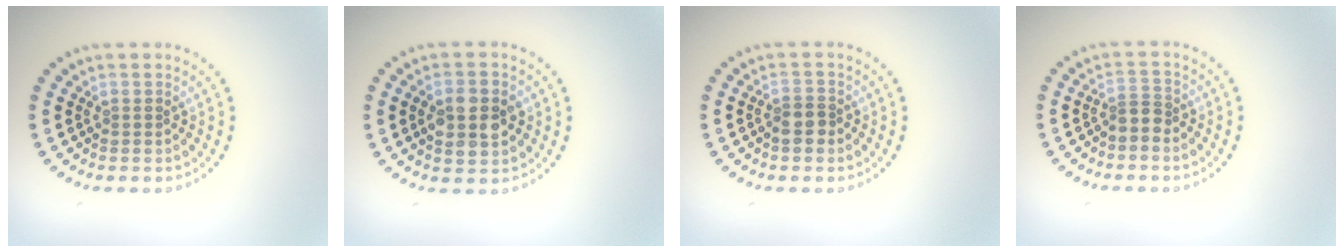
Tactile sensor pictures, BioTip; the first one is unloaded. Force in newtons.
{"total": 4.5, "press": 4.5, "slide": 0.1}
{"total": 1.9, "press": 1.7, "slide": 0.8}
{"total": 1.9, "press": 1.3, "slide": 1.3}